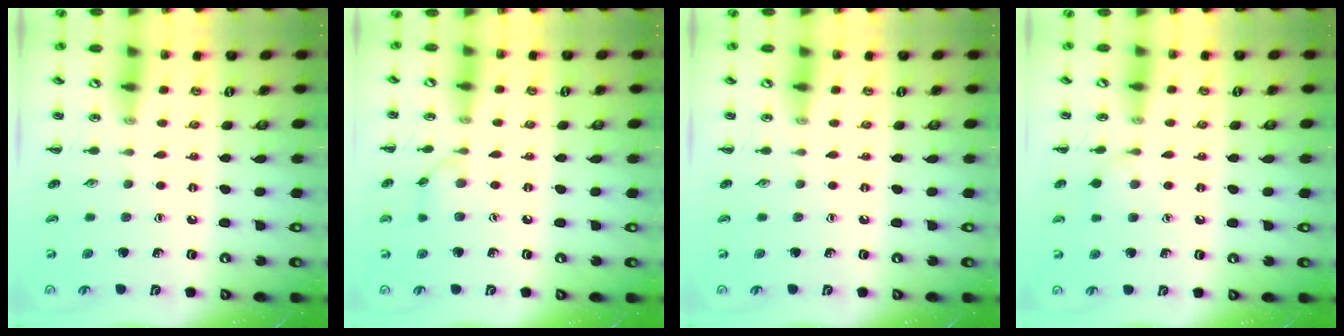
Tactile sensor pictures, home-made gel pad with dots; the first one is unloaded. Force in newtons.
{"total": 6.6, "press": 6.2, "slide": 2.2}
{"total": 0.0}
{"total": 5.6, "press": 5.2, "slide": 1.9}